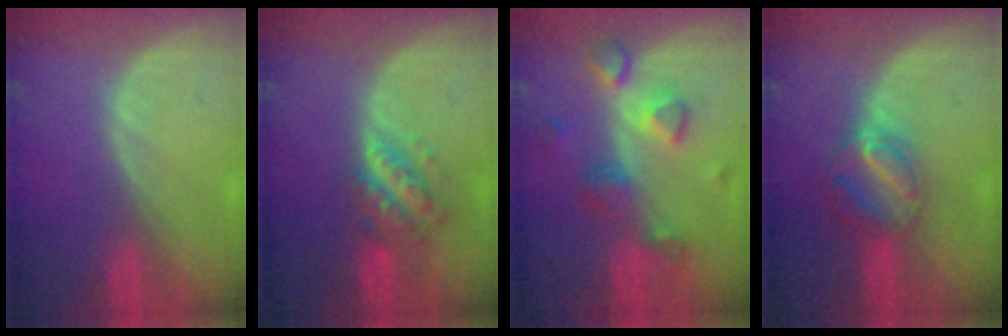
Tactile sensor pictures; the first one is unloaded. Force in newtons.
{"total": 5.7, "press": 5.3, "slide": 2.3}
{"total": 7.9, "press": 7.1, "slide": 3.5}
{"total": 6.3, "press": 5.6, "slide": 3.0}